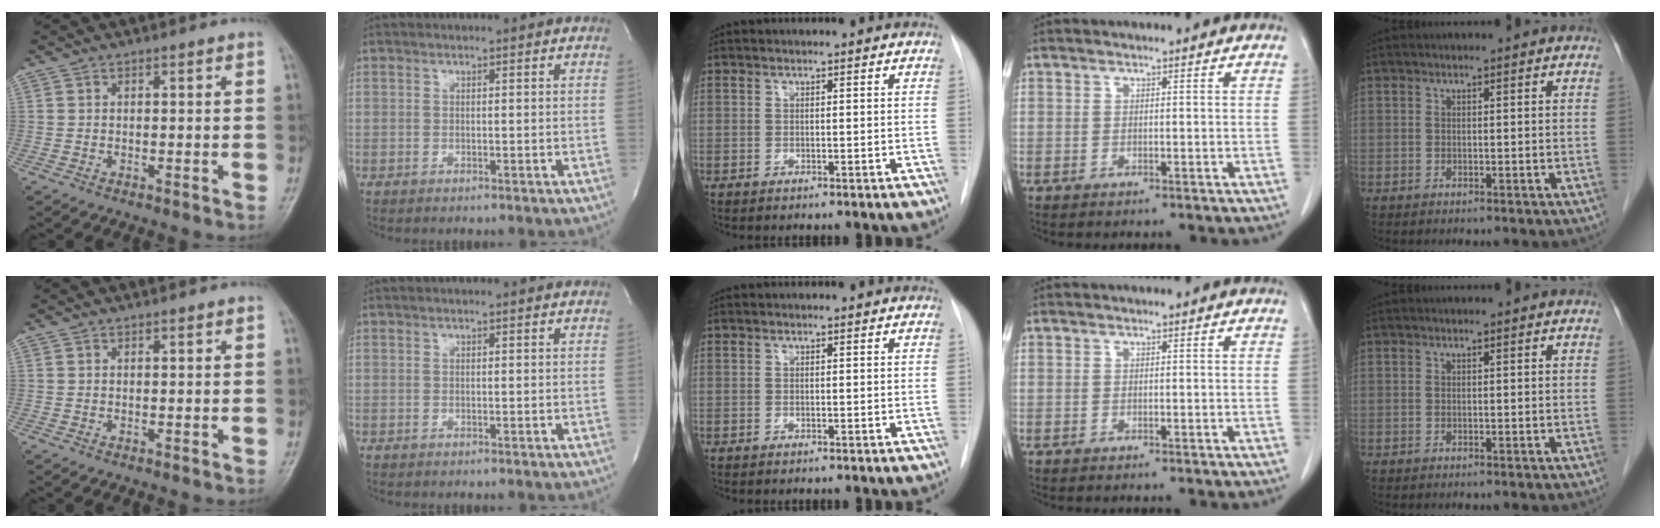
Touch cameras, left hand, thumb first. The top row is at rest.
{}